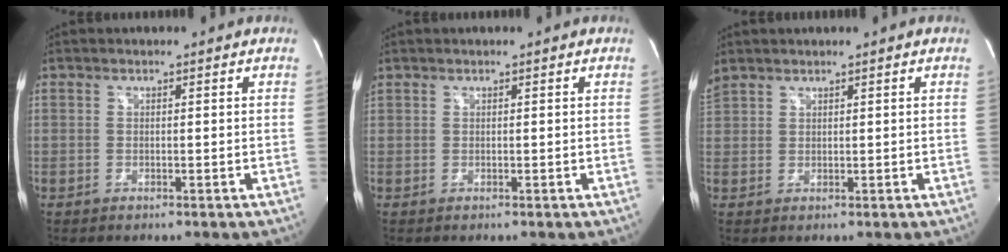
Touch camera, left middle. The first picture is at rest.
{"total": 0.6, "force": [0.4, 0.2, 0.5], "torque": [-0.033, 0.023, 0.018]}
{"total": 3.1, "force": [2.7, 1.3, 1.0], "torque": [-0.050, 0.022, 0.065]}